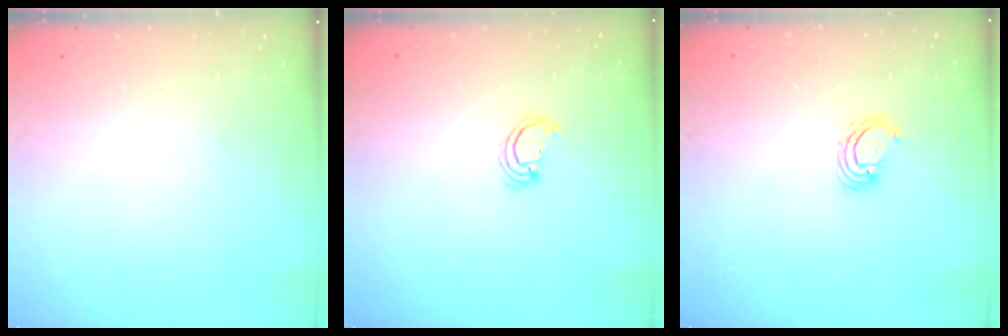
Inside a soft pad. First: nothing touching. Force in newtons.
{"total": 2.2, "press": 2.2, "slide": 0.2}
{"total": 3.4, "press": 3.4, "slide": 0.2}